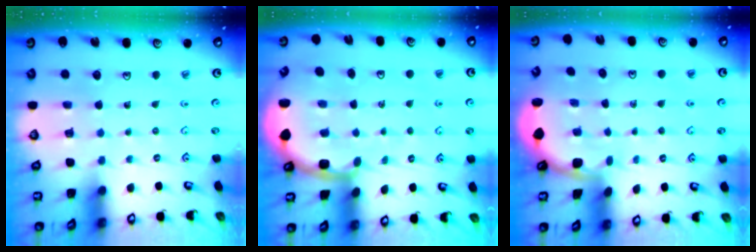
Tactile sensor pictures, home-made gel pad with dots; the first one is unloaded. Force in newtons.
{"total": 6.1, "press": 5.9, "slide": 1.5}
{"total": 1.9, "press": 1.9, "slide": 0.0}